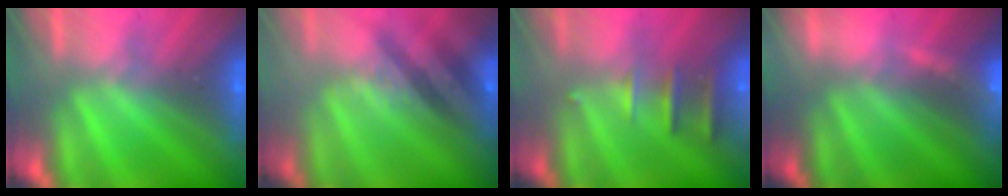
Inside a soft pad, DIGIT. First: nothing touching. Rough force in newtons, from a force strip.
{"total": 2.5}
{"total": 2.4}
{"total": 3.5}